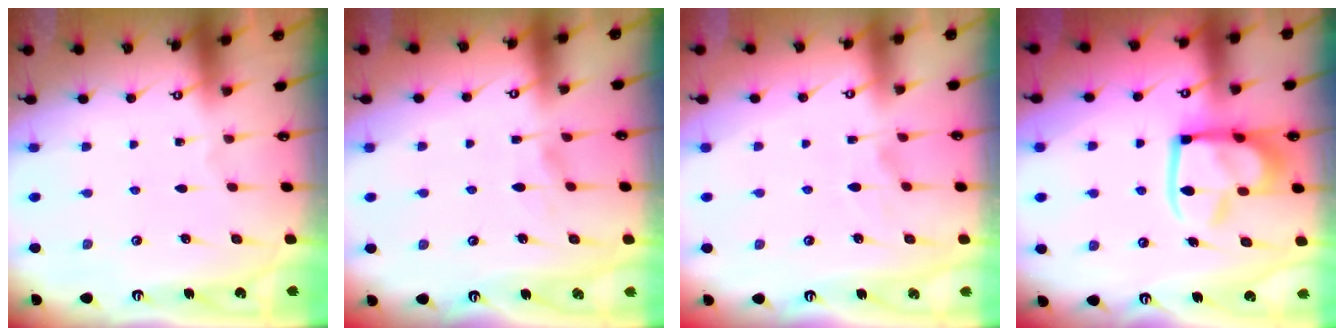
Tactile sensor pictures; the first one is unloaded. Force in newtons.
{"total": 4.5, "press": 4.5, "slide": 0.4}
{"total": 2.8, "press": 2.5, "slide": 1.2}
{"total": 15.6, "press": 15.5, "slide": 2.0}